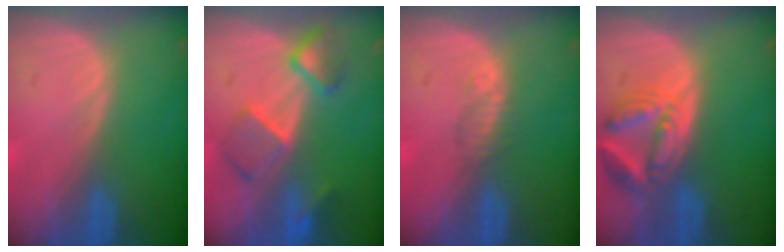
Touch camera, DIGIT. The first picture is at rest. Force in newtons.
{"total": 6.2, "press": 6.1, "slide": 0.3}
{"total": 1.5, "press": 1.3, "slide": 0.9}
{"total": 7.8, "press": 6.9, "slide": 3.6}